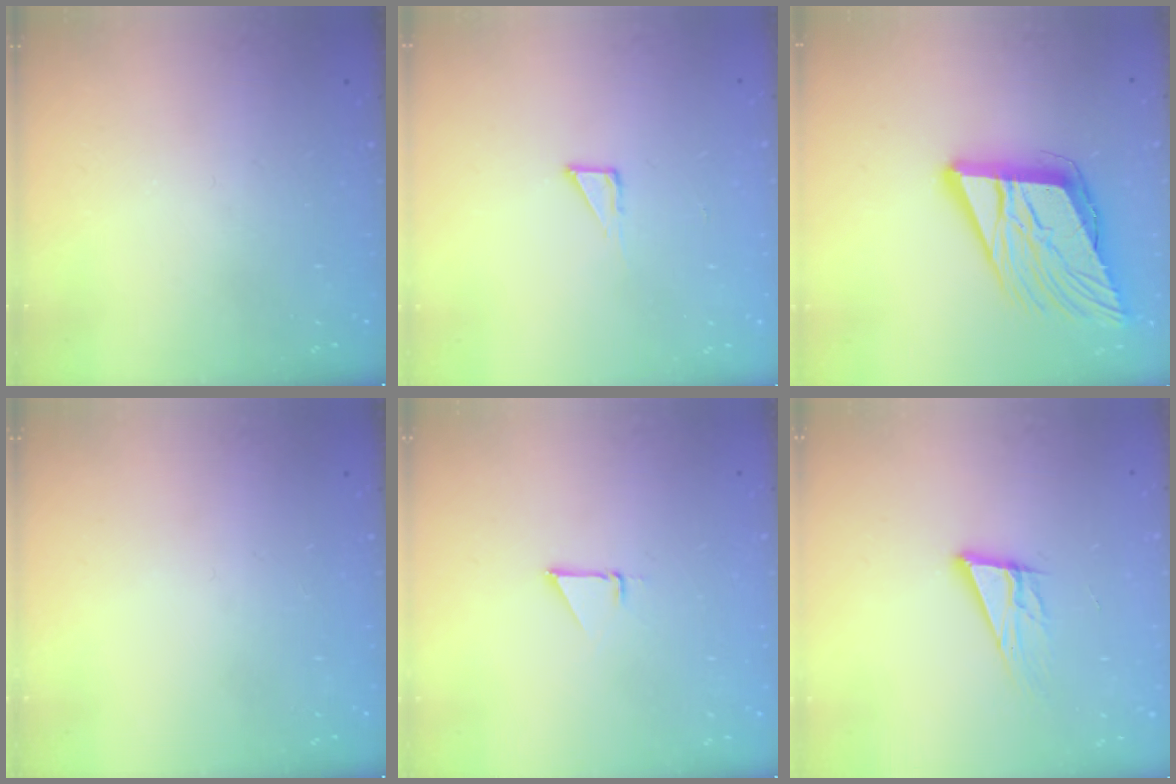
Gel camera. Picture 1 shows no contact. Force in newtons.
{"total": 2.7, "press": 2.7, "slide": 0.2}
{"total": 17.4, "press": 16.8, "slide": 4.4}
{"total": 0.0}
{"total": 1.5, "press": 1.5, "slide": 0.0}
{"total": 12.2, "press": 11.7, "slide": 3.4}